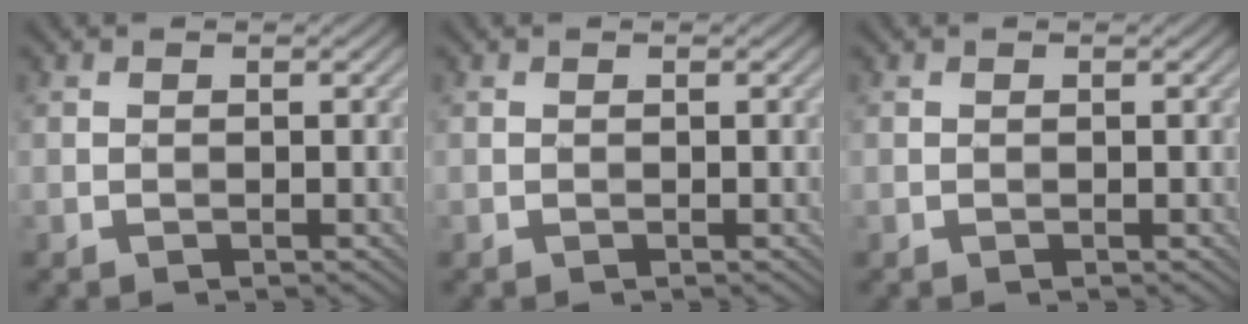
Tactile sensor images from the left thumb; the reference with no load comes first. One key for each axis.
{"total": 0.0}
{"total": 0.0}